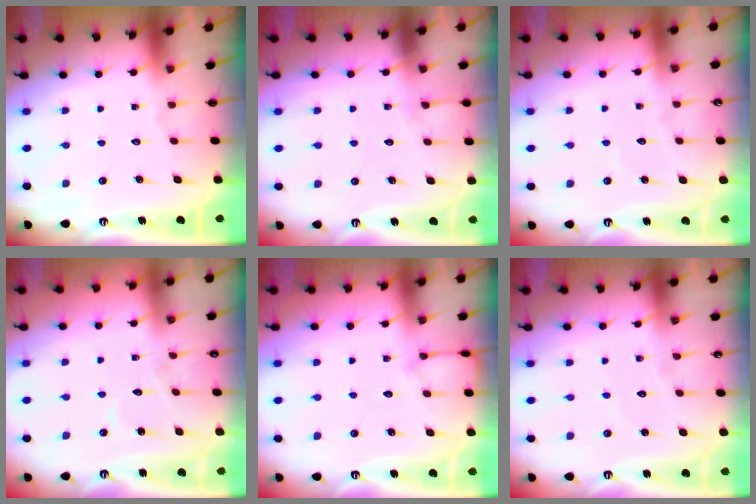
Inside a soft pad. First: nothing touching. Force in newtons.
{"total": 5.3, "press": 5.2, "slide": 0.8}
{"total": 2.9, "press": 2.9, "slide": 0.2}
{"total": 4.1, "press": 4.1, "slide": 0.5}
{"total": 3.7, "press": 3.7, "slide": 0.4}
{"total": 2.9, "press": 2.9, "slide": 0.3}